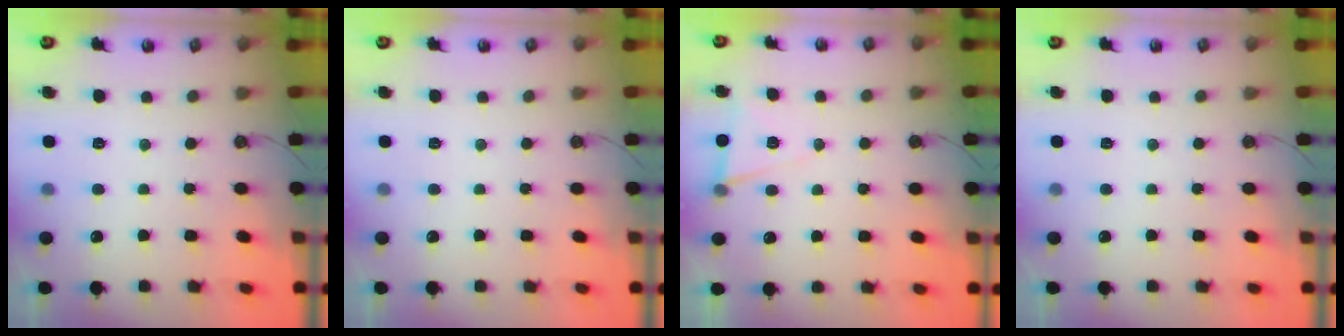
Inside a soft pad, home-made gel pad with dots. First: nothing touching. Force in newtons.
{"total": 0.0}
{"total": 6.7, "press": 4.7, "slide": 4.8}
{"total": 0.0}